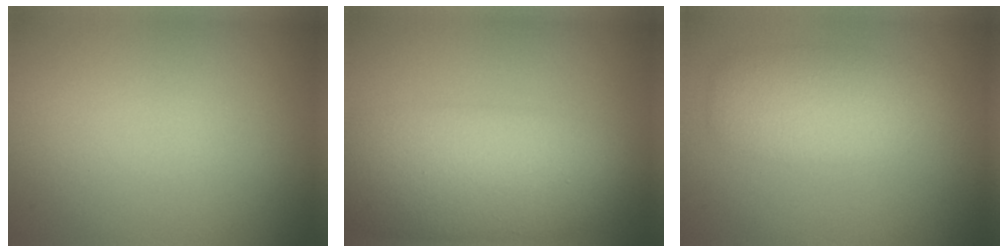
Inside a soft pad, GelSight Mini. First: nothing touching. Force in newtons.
{"total": 8.6, "press": 8.6, "slide": 0.2}
{"total": 4.4, "press": 4.4, "slide": 0.4}